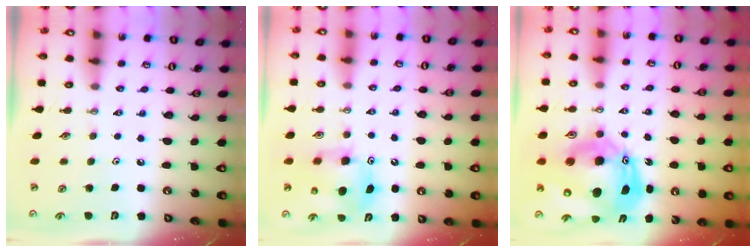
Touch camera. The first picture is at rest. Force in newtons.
{"total": 7.4, "press": 7.4, "slide": 0.2}
{"total": 18.2, "press": 18.0, "slide": 2.6}